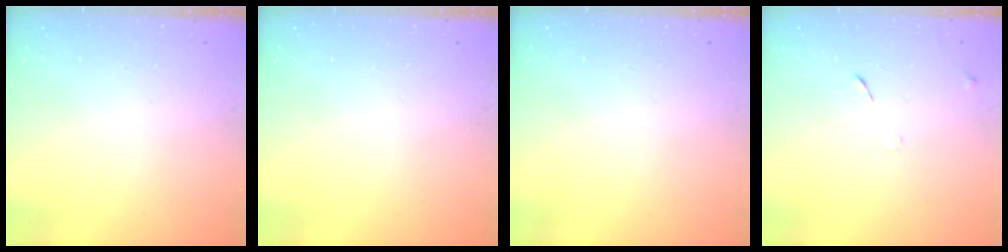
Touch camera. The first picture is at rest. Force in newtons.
{"total": 0.0}
{"total": 0.0}
{"total": 6.2, "press": 6.2, "slide": 0.6}